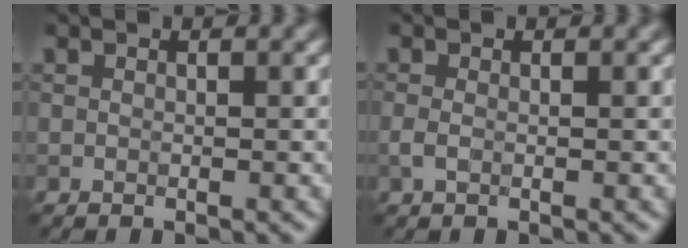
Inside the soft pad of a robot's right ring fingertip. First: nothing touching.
{"total": 0.9, "force": [-0.2, 0.4, 0.8], "torque": [-0.021, -0.002, -0.006]}